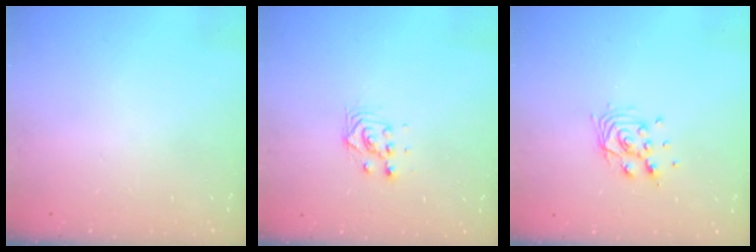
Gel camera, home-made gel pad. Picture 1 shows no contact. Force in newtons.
{"total": 3.7, "press": 3.7, "slide": 0.2}
{"total": 8.9, "press": 8.9, "slide": 1.0}